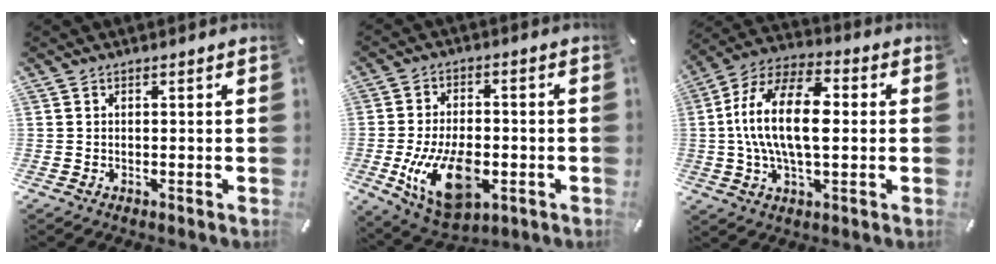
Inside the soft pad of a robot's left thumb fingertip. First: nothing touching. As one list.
[{"total": 16.3, "force": [-4.5, 9.8, 12.3], "torque": [-0.219, 0.000, -0.071]}, {"total": 16.7, "force": [0.7, 8.4, 14.4], "torque": [-0.296, 0.002, 0.006]}]